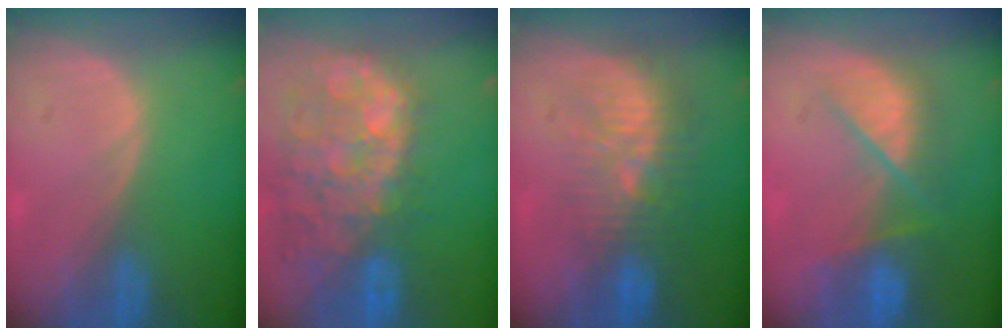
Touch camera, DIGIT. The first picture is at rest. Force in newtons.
{"total": 14.1, "press": 11.6, "slide": 8.0}
{"total": 9.7, "press": 9.1, "slide": 3.6}
{"total": 8.3, "press": 7.4, "slide": 3.8}